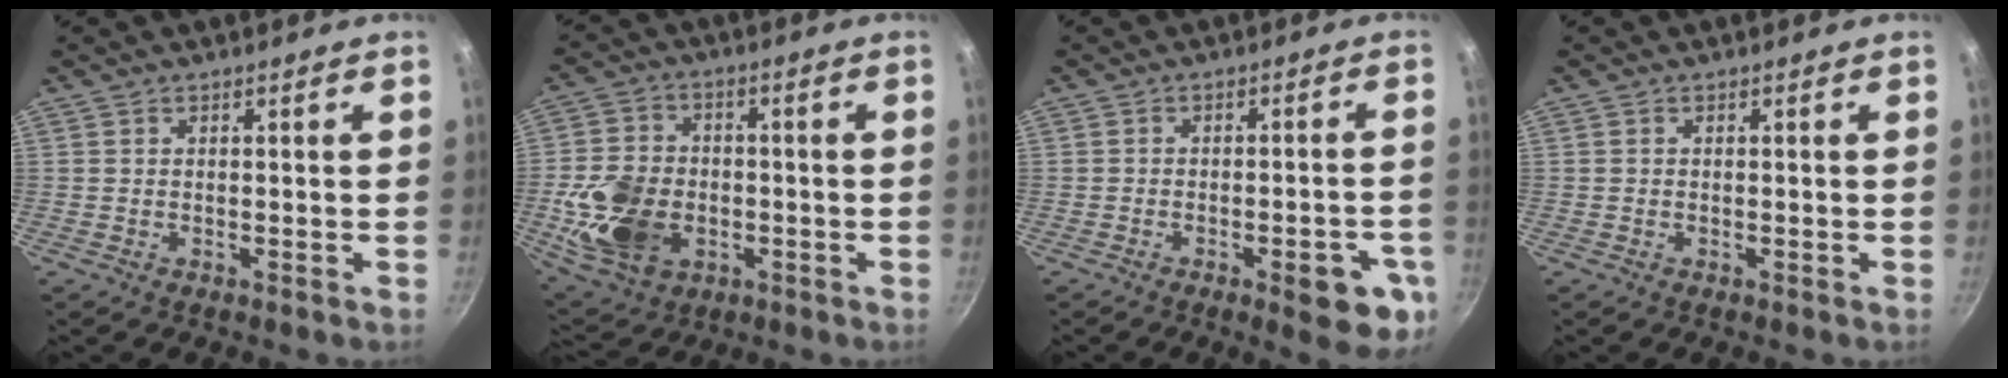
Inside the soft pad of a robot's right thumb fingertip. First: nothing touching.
{"total": 14.8, "force": [-3.0, 10.8, 9.7], "torque": [-0.172, 0.009, -0.046]}
{"total": 10.3, "force": [-4.1, 3.4, 8.7], "torque": [-0.077, 0.018, -0.045]}
{"total": 0.0}